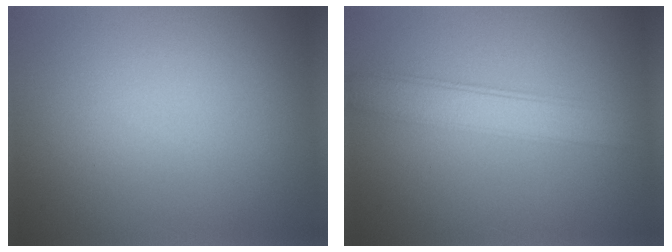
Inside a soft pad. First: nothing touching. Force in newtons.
{"total": 3.6, "press": 3.6, "slide": 0.1}